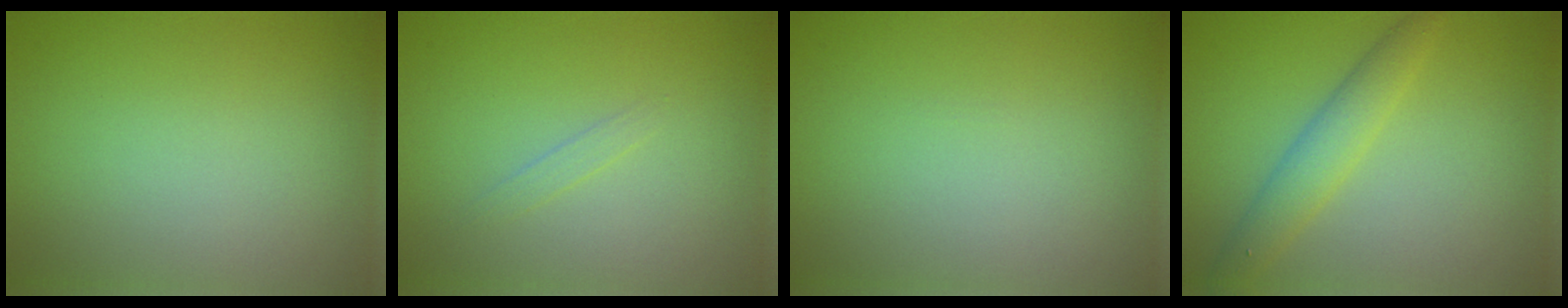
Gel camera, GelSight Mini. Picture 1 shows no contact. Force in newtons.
{"total": 0.7, "press": 0.7, "slide": 0.0}
{"total": 0.0}
{"total": 3.0, "press": 3.0, "slide": 0.1}